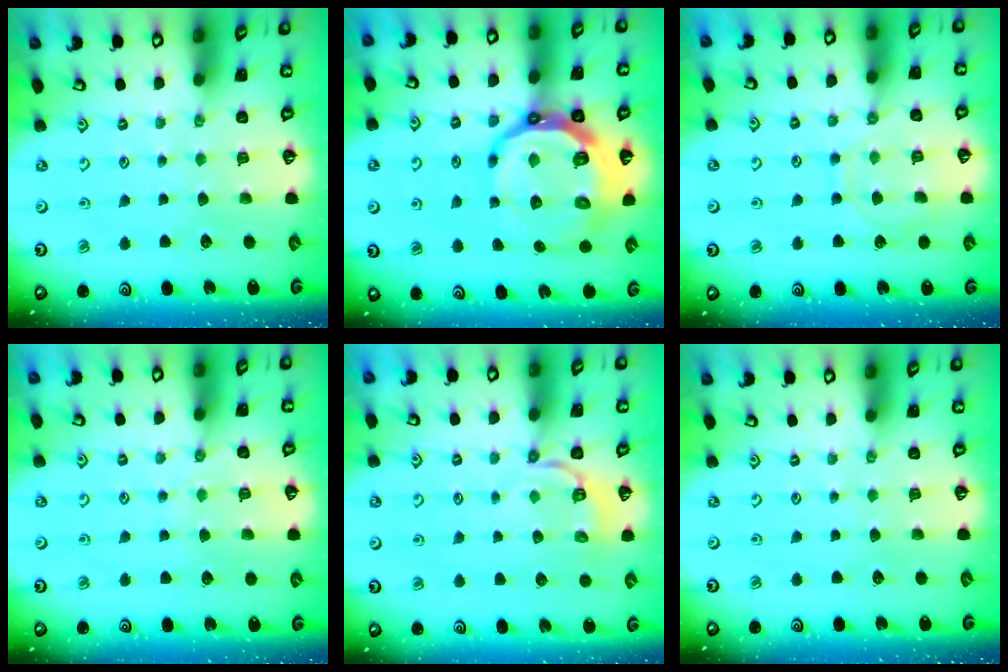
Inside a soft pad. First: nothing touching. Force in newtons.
{"total": 18.2, "press": 17.8, "slide": 3.8}
{"total": 8.4, "press": 8.3, "slide": 0.8}
{"total": 6.3, "press": 6.3, "slide": 0.7}
{"total": 6.6, "press": 6.3, "slide": 2.0}
{"total": 0.0}